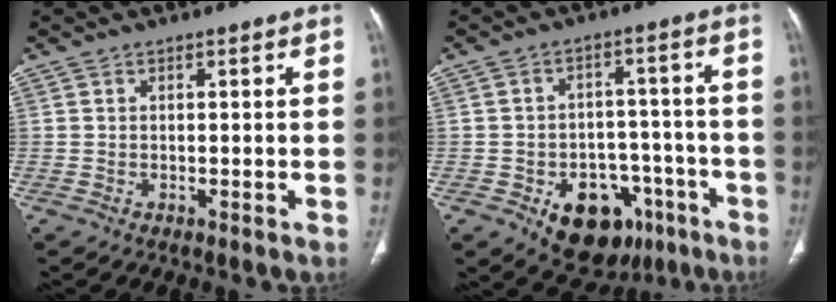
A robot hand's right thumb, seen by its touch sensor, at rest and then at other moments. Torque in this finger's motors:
{"motor_torque": [5.01, 0.00, 0.93, -0.85, 0.04]}